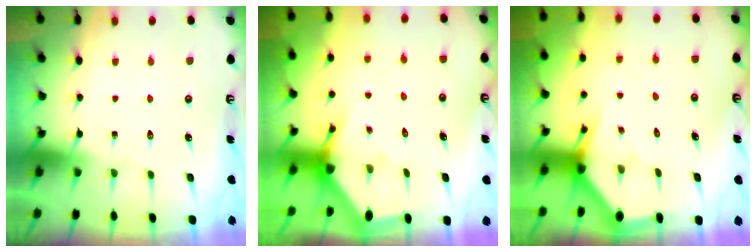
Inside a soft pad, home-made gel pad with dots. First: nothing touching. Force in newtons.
{"total": 3.1, "press": 3.1, "slide": 0.2}
{"total": 2.7, "press": 2.7, "slide": 0.1}